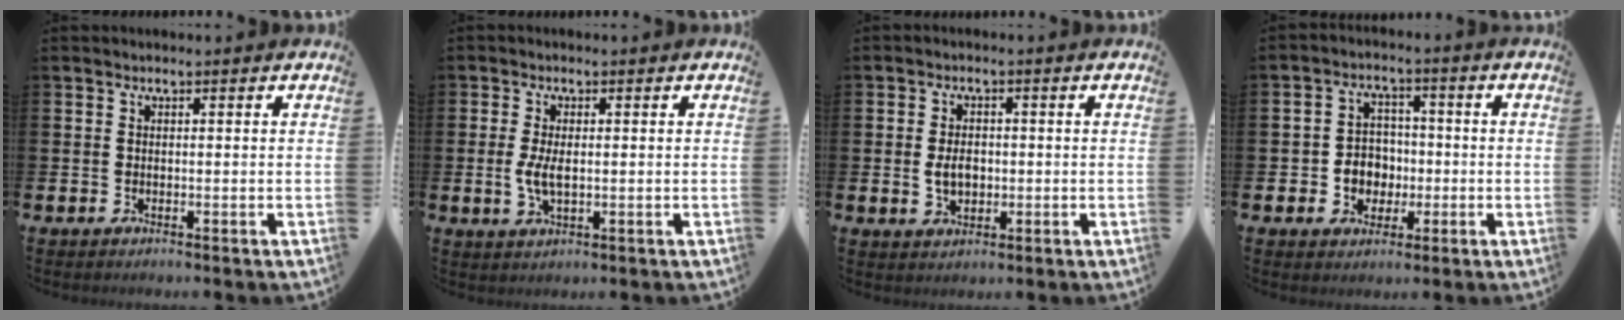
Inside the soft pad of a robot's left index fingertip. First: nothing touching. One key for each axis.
{"total": 3.3, "fx": 0.1, "fy": 1.5, "fz": 3.0, "tx": -0.055, "ty": 0.004, "tz": 0.000}
{"total": 3.3, "fx": -0.1, "fy": 2.2, "fz": 2.4, "tx": -0.027, "ty": -0.001, "tz": -0.008}
{"total": 4.4, "fx": -0.6, "fy": 4.2, "fz": 1.4, "tx": -0.028, "ty": 0.003, "tz": -0.018}